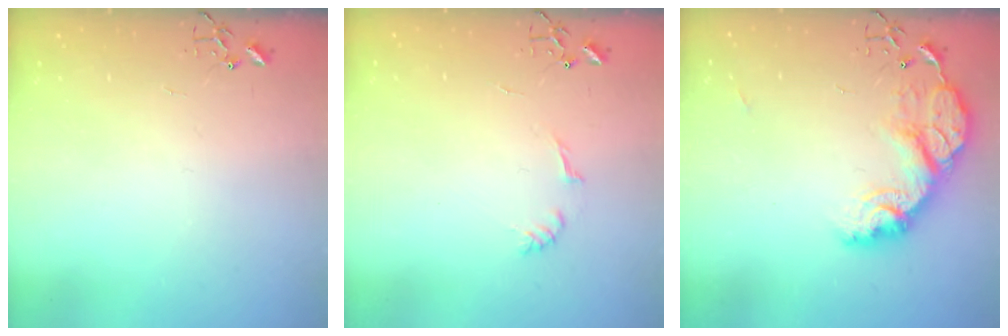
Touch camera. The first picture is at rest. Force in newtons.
{"total": 4.3, "press": 4.3, "slide": 0.5}
{"total": 15.7, "press": 15.6, "slide": 1.2}